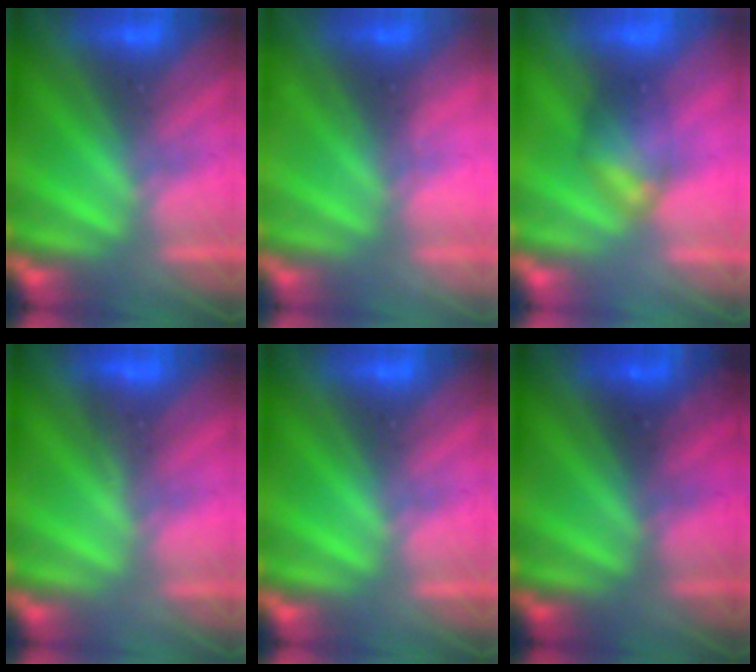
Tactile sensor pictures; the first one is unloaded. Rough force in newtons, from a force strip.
{"total": 2.2}
{"total": 2.9}
{"total": 2.8}
{"total": 0.0}
{"total": 2.4}